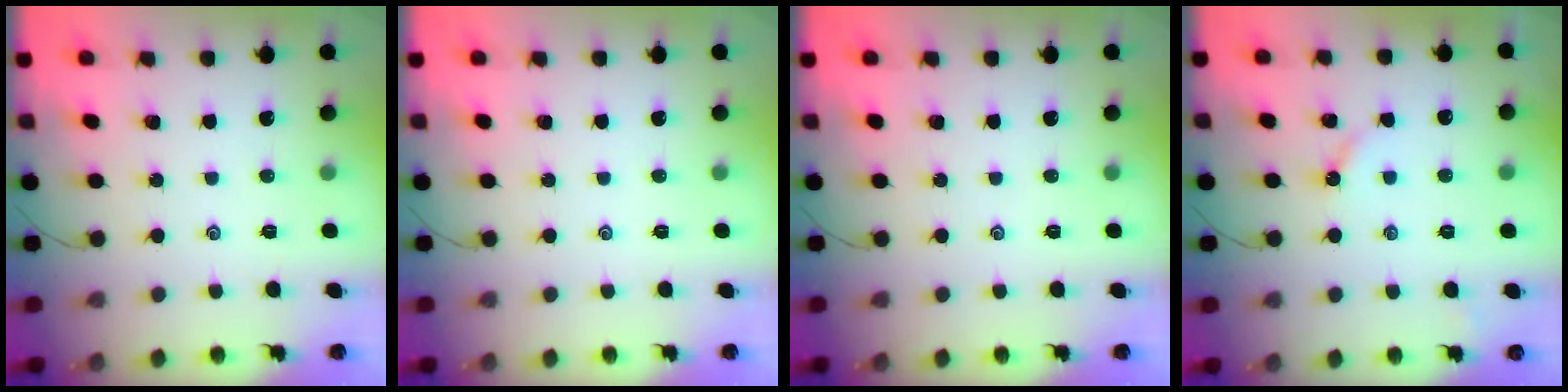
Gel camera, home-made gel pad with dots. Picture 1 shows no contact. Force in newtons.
{"total": 0.0}
{"total": 0.0}
{"total": 2.8, "press": 2.8, "slide": 0.2}